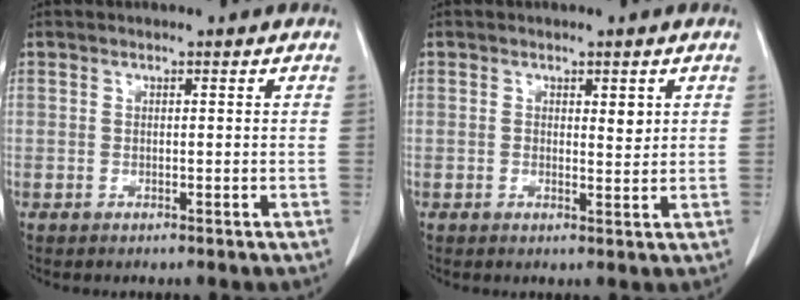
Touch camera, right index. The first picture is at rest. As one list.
[{"total": 1.8, "force": [0.8, 0.8, 1.5], "torque": [-0.017, -0.004, 0.012]}]